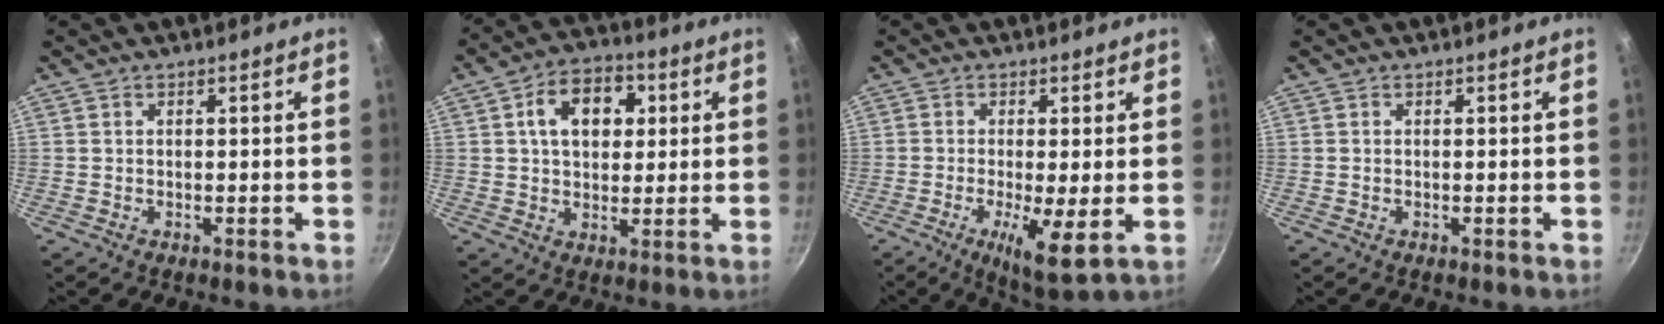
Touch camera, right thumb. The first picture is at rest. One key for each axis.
{"total": 11.4, "fx": 3.0, "fy": 7.9, "fz": 7.7, "tx": -0.089, "ty": 0.009, "tz": 0.036}
{"total": 8.0, "fx": -1.6, "fy": 1.5, "fz": 7.7, "tx": -0.138, "ty": -0.017, "tz": -0.021}
{"total": 0.0}